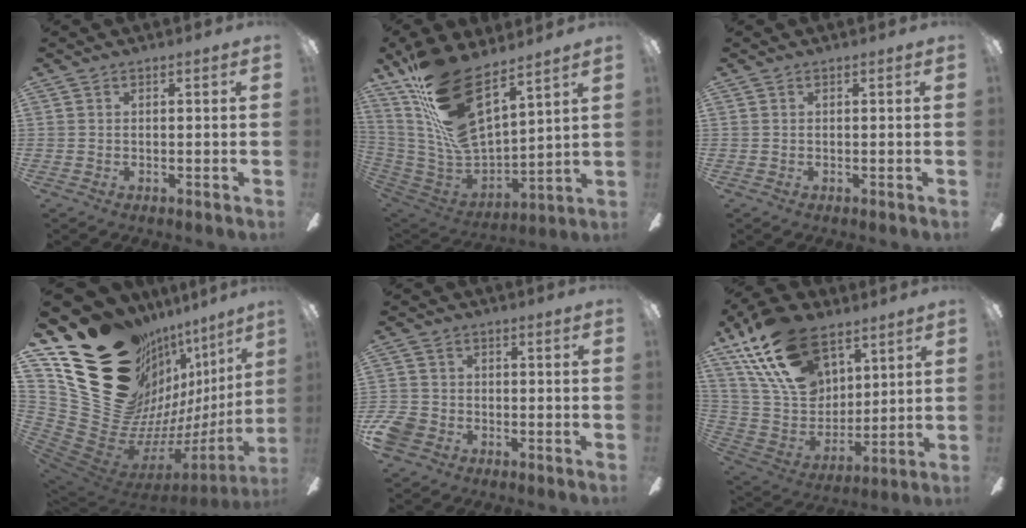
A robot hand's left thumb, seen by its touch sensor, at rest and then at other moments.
{"total": 20.5, "force": [13.1, 8.2, 13.5], "torque": [-0.271, -0.092, 0.236]}
{"total": 0.0}
{"total": 28.5, "force": [14.2, 19.1, 15.6], "torque": [-0.231, -0.163, 0.340]}
{"total": 5.8, "force": [-2.7, 4.5, 2.4], "torque": [-0.063, 0.018, -0.052]}
{"total": 24.2, "force": [13.8, 14.4, 13.7], "torque": [-0.271, -0.062, 0.252]}